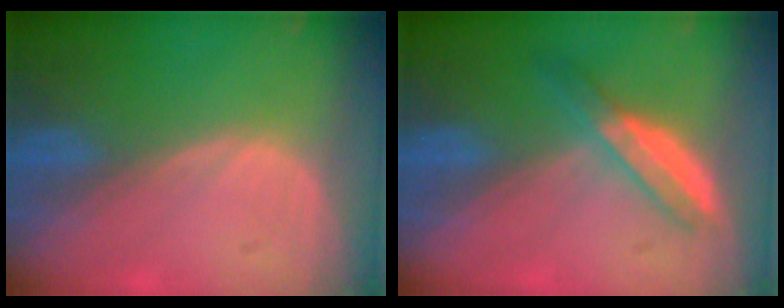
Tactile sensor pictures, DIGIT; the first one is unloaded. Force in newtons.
{"total": 5.3, "press": 4.6, "slide": 2.6}